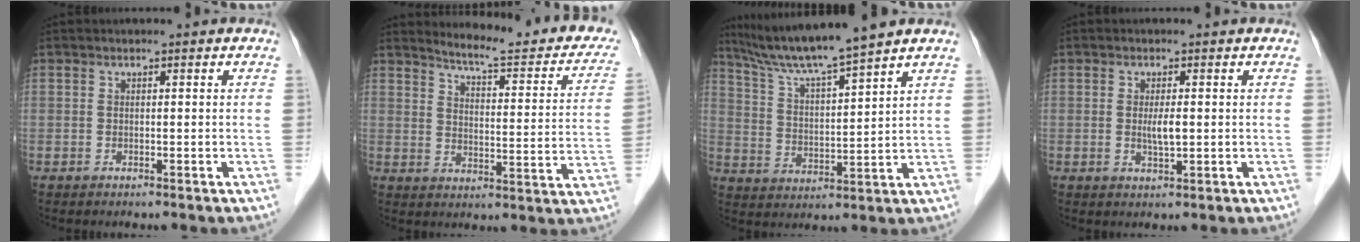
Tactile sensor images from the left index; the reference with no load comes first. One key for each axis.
{"total": 16.6, "fx": 14.9, "fy": 2.4, "fz": 6.9, "tx": -0.080, "ty": -0.049, "tz": 0.173}
{"total": 10.8, "fx": 9.4, "fy": -1.6, "fz": 5.1, "tx": -0.092, "ty": 0.007, "tz": 0.173}
{"total": 2.4, "fx": 0.1, "fy": 0.4, "fz": 2.4, "tx": -0.048, "ty": -0.004, "tz": 0.004}